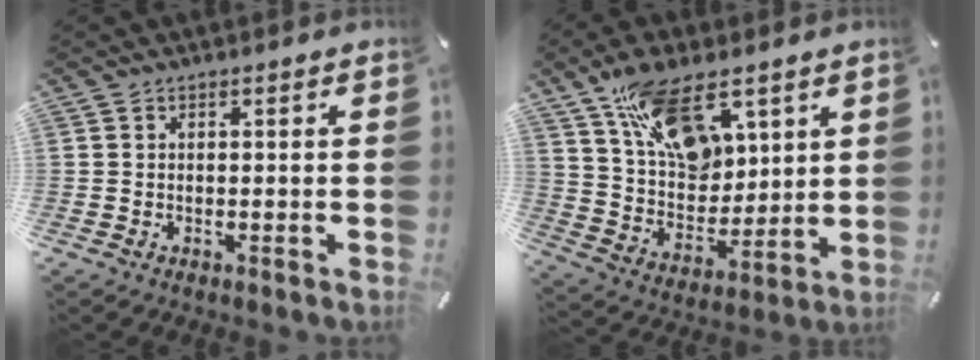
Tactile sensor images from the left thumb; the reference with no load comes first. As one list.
[{"total": 16.8, "force": [9.8, 9.8, 9.4], "torque": [-0.173, -0.042, 0.185]}]